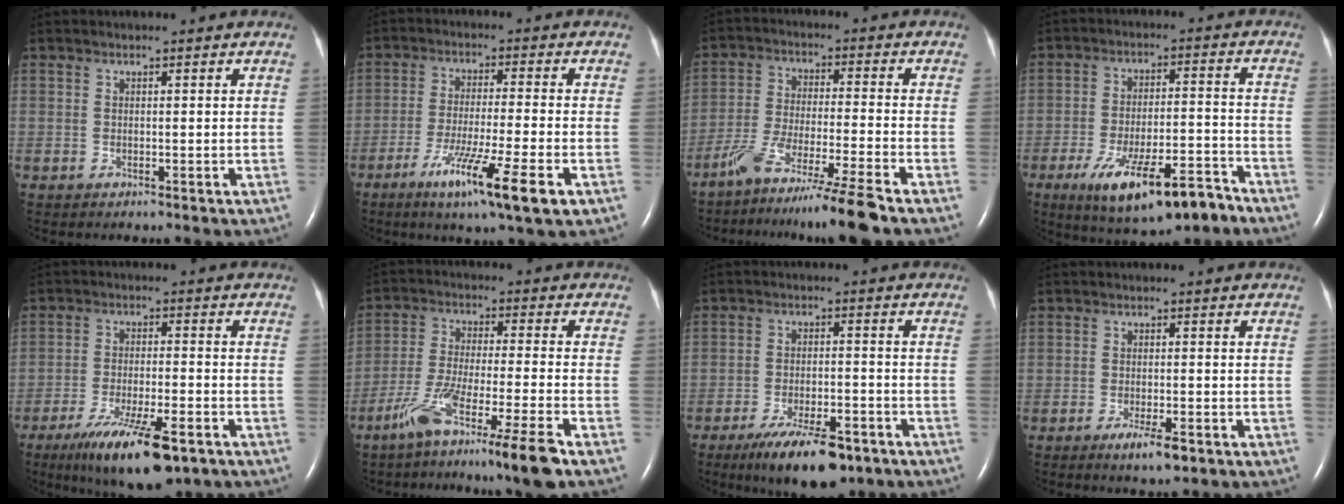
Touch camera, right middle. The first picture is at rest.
{"total": 11.8, "force": [-5.9, -0.3, 10.2], "torque": [-0.182, -0.033, -0.099]}
{"total": 10.3, "force": [-8.1, -1.5, 6.3], "torque": [-0.111, -0.036, -0.144]}
{"total": 14.3, "force": [-9.1, 3.6, 10.4], "torque": [-0.163, -0.006, -0.141]}
{"total": 12.7, "force": [-7.9, 2.6, 9.6], "torque": [-0.164, -0.026, -0.126]}
{"total": 13.0, "force": [-8.5, -1.0, 9.8], "torque": [-0.188, -0.037, -0.152]}
{"total": 11.1, "force": [-7.7, 3.5, 7.3], "torque": [-0.121, -0.012, -0.122]}
{"total": 4.0, "force": [-2.4, 0.8, 3.1], "torque": [-0.057, -0.006, -0.036]}